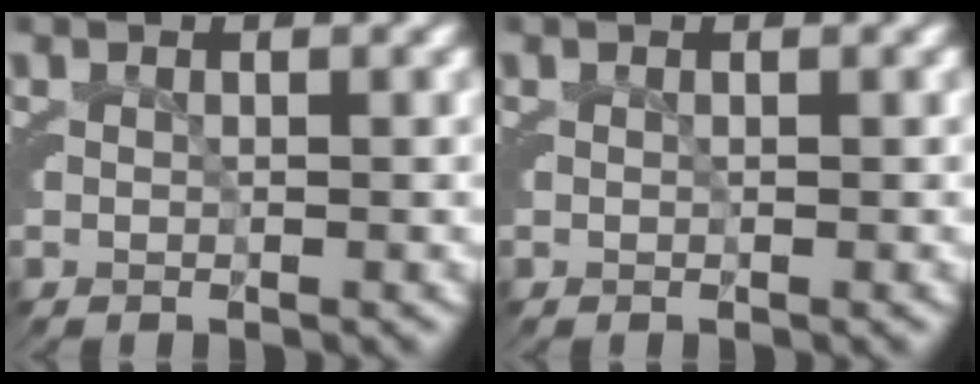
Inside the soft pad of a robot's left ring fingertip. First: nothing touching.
{"total": 0.0}